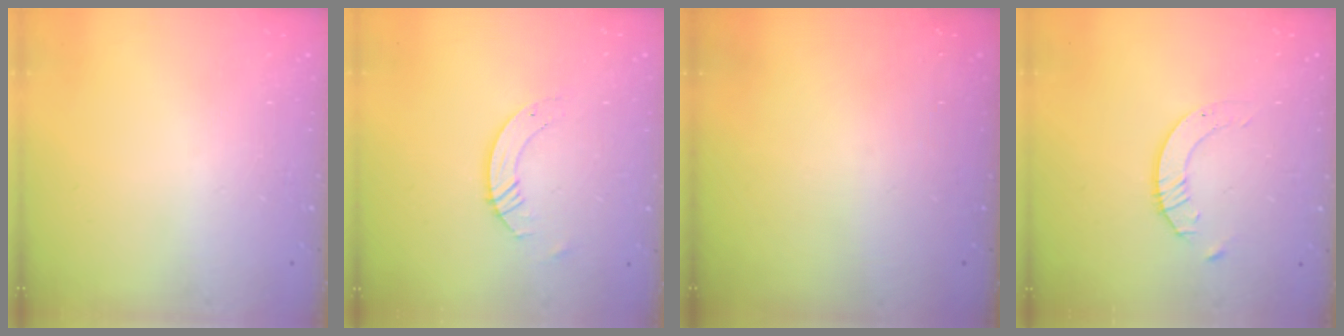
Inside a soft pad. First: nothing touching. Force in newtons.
{"total": 3.9, "press": 3.9, "slide": 0.4}
{"total": 0.0}
{"total": 2.1, "press": 2.1, "slide": 0.2}